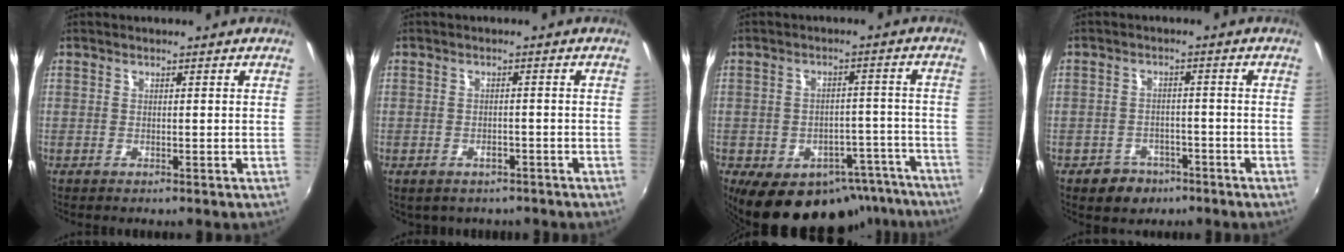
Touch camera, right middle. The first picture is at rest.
{"total": 2.7, "force": [-1.5, 1.9, 1.1], "torque": [-0.026, -0.008, -0.015]}
{"total": 18.3, "force": [-12.9, 10.3, 7.8], "torque": [-0.131, 0.027, -0.137]}
{"total": 4.0, "force": [-2.6, 3.0, 0.4], "torque": [-0.024, 0.009, -0.034]}